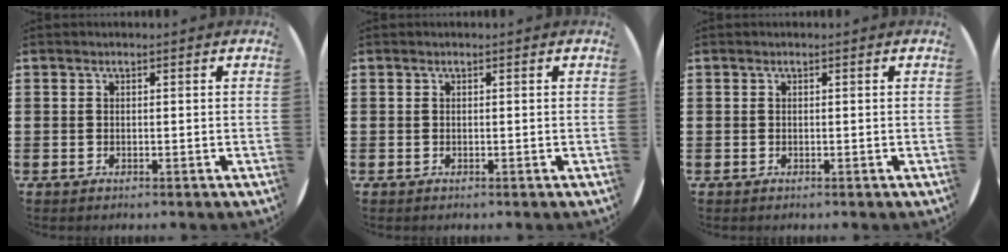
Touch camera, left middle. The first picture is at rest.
{"total": 0.0}
{"total": 0.0}